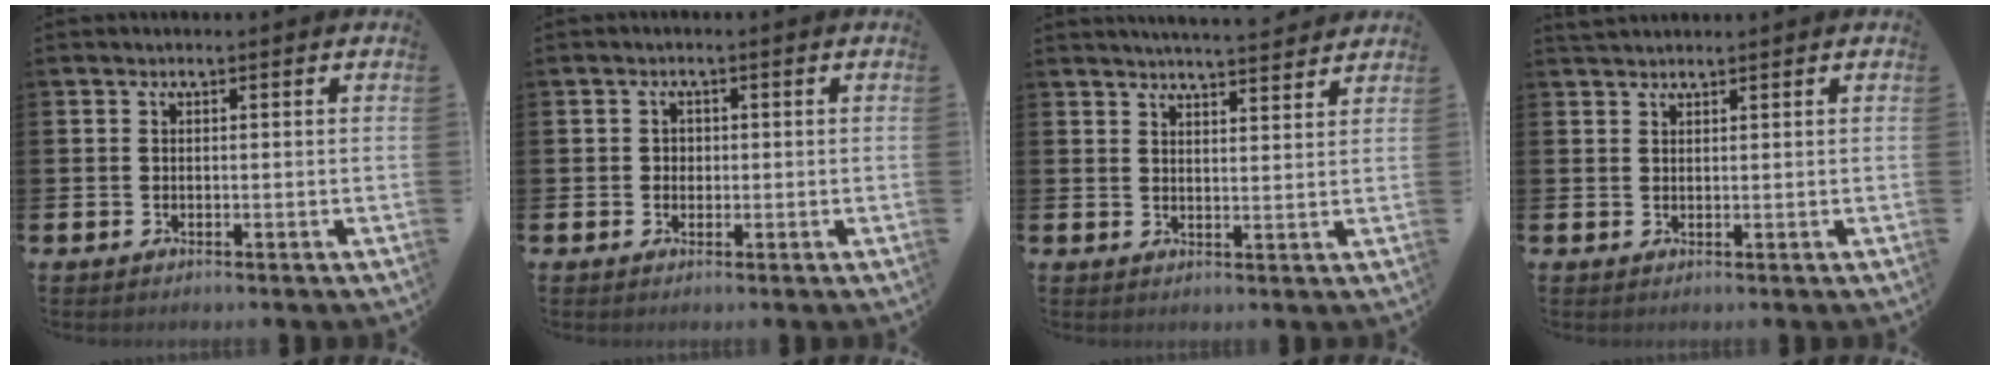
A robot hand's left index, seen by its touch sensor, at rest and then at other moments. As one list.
[{"total": 1.4, "force": [0.2, 1.3, 0.5], "torque": [0.002, 0.004, -0.002]}, {"total": 4.4, "force": [4.3, -0.4, 0.3], "torque": [-0.014, -0.024, 0.078]}, {"total": 1.6, "force": [1.5, 0.3, 0.1], "torque": [0.005, -0.002, 0.027]}]